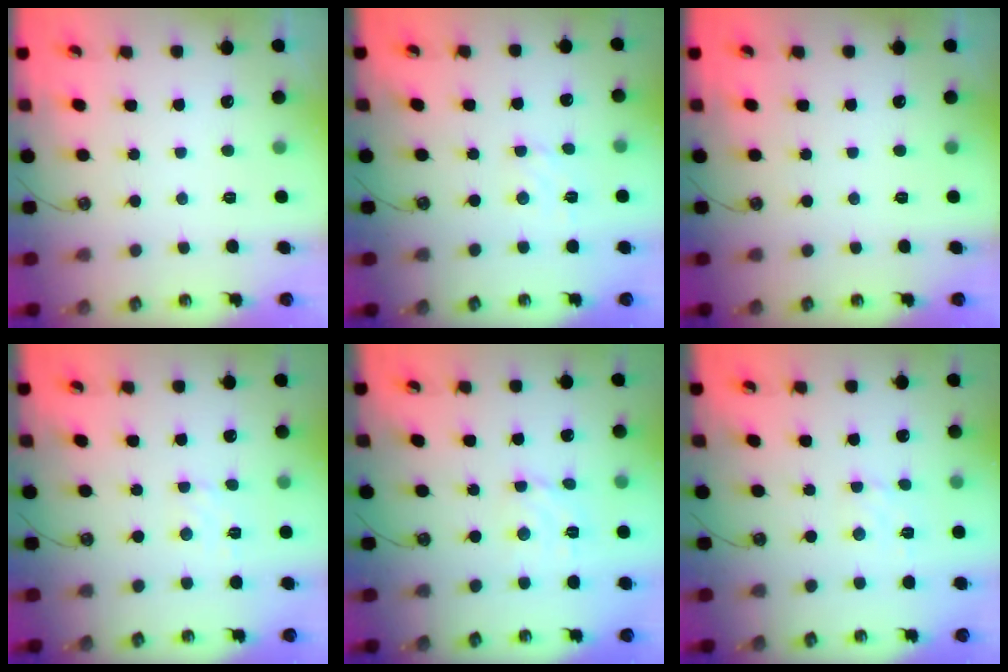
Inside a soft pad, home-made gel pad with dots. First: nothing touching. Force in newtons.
{"total": 3.1, "press": 3.1, "slide": 0.5}
{"total": 0.0}
{"total": 3.6, "press": 3.5, "slide": 0.5}
{"total": 4.7, "press": 4.7, "slide": 0.2}
{"total": 2.1, "press": 2.0, "slide": 0.6}